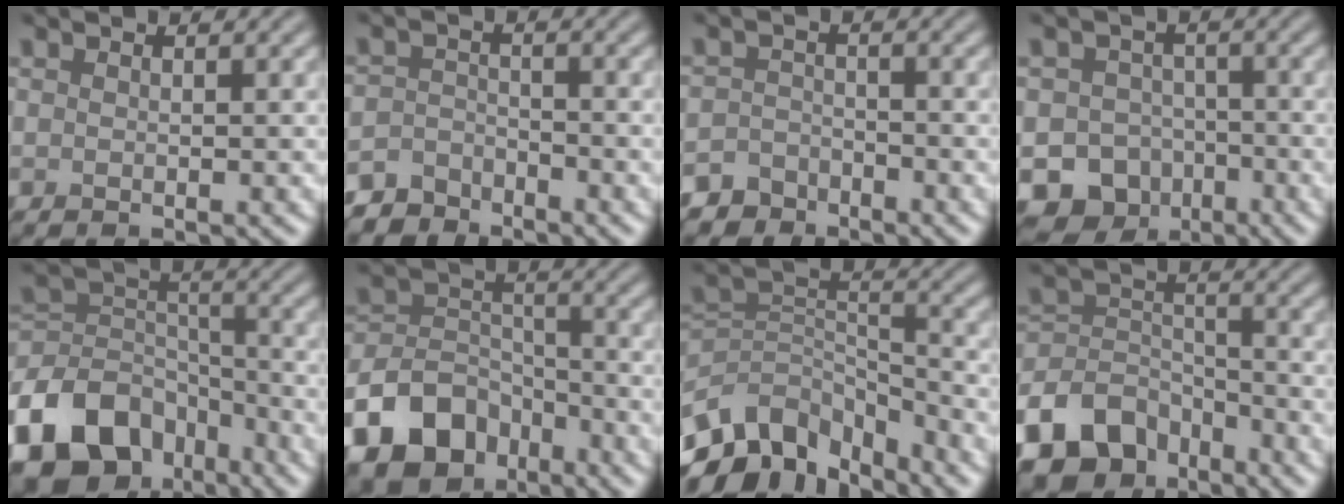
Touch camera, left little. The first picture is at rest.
{"total": 3.6, "force": [-3.3, 1.4, 0.2], "torque": [0.005, 0.000, -0.069]}
{"total": 3.7, "force": [-3.2, 1.9, 0.0], "torque": [0.018, 0.000, -0.057]}
{"total": 11.6, "force": [-6.9, 9.1, 2.2], "torque": [-0.011, -0.050, -0.120]}
{"total": 11.8, "force": [-7.0, 7.6, 5.7], "torque": [-0.113, 0.007, -0.141]}
{"total": 9.3, "force": [-5.9, 5.9, 4.0], "torque": [-0.061, 0.003, -0.120]}
{"total": 9.8, "force": [-7.1, 5.2, 4.3], "torque": [-0.078, 0.002, -0.137]}
{"total": 9.8, "force": [-7.0, 5.9, 3.5], "torque": [-0.058, 0.000, -0.133]}